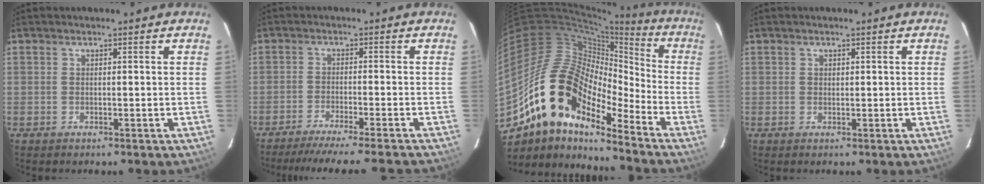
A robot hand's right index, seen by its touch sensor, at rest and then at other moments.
{"total": 10.9, "force": [-9.9, -1.0, 4.5], "torque": [-0.088, -0.020, -0.150]}
{"total": 18.9, "force": [-12.5, 8.7, 11.1], "torque": [-0.195, -0.005, -0.244]}
{"total": 0.6, "force": [0.3, 0.5, 0.2], "torque": [-0.003, 0.003, 0.006]}